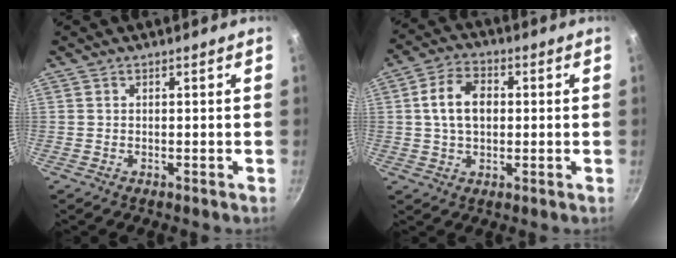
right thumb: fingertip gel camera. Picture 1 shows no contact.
{"total": 9.0, "force": [0.9, 6.1, 6.5], "torque": [-0.101, 0.017, 0.011]}